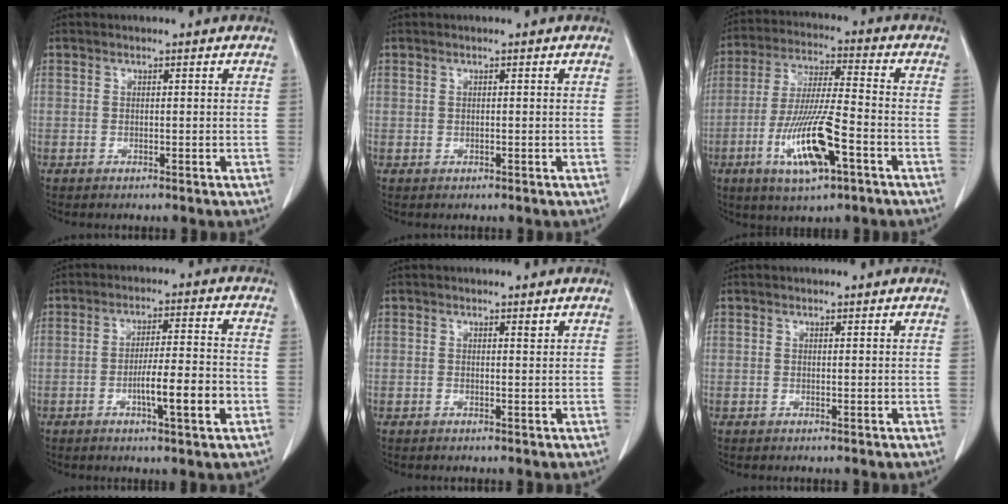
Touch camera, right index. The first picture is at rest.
{"total": 0.0}
{"total": 13.1, "force": [-5.3, 2.0, 11.8], "torque": [-0.234, -0.014, -0.095]}
{"total": 8.3, "force": [-2.9, 0.7, 7.8], "torque": [-0.125, 0.001, -0.047]}
{"total": 0.5, "force": [0.3, 0.2, 0.4], "torque": [-0.008, 0.000, 0.002]}
{"total": 0.0}